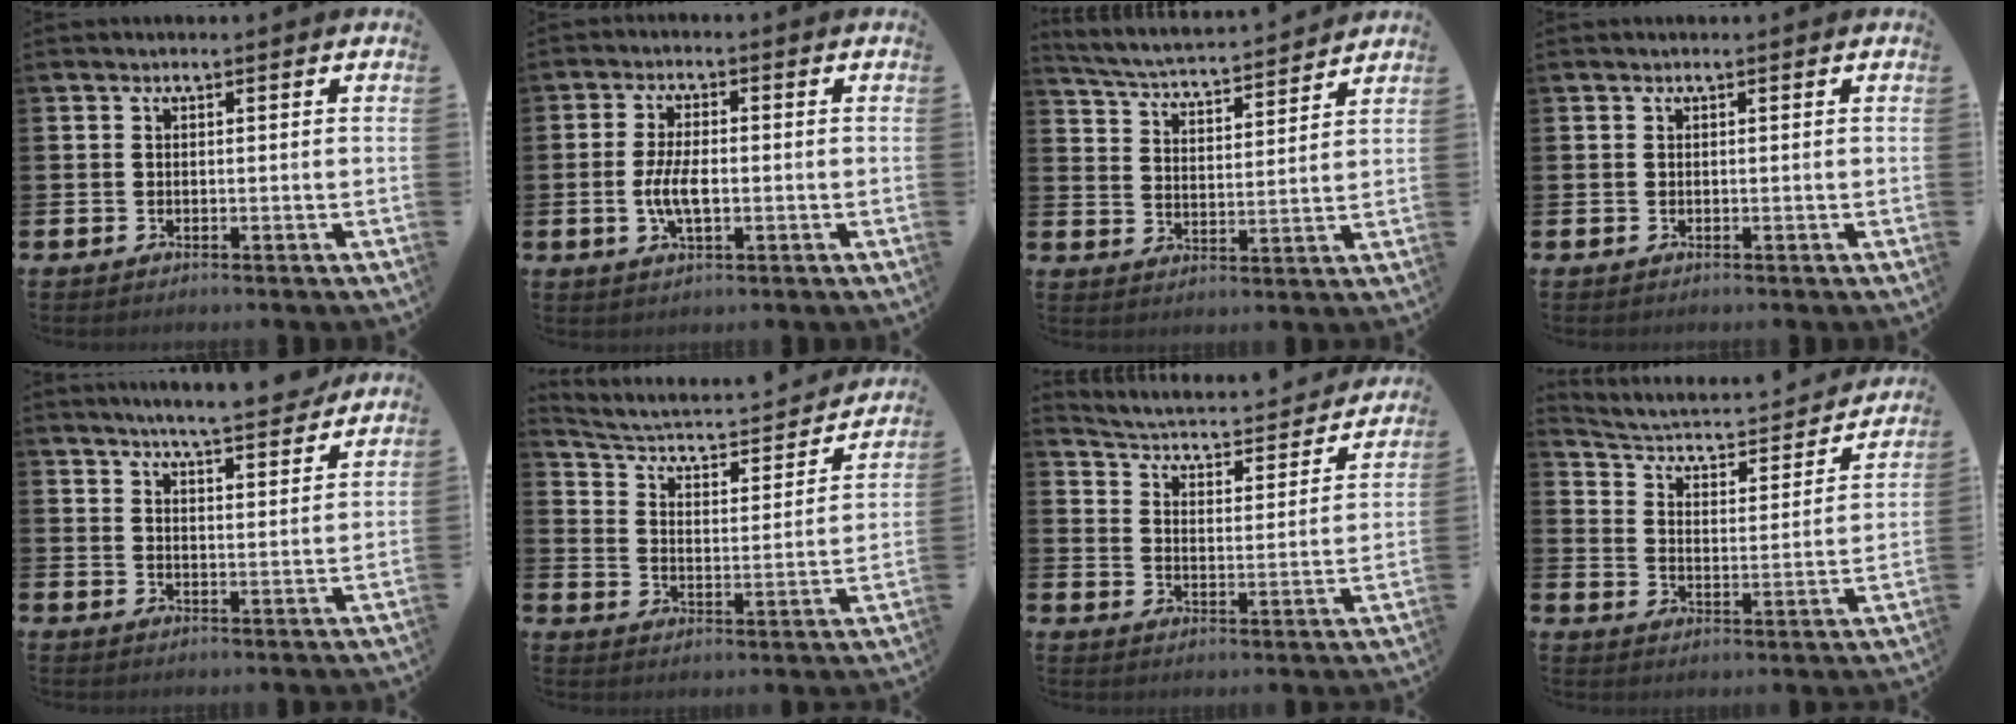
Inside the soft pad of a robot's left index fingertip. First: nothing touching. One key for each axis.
{"total": 4.9, "fx": -0.7, "fy": 2.1, "fz": 4.3, "tx": -0.090, "ty": -0.001, "tz": -0.016}
{"total": 4.7, "fx": 4.6, "fy": 0.2, "fz": 0.8, "tx": -0.040, "ty": -0.040, "tz": 0.075}
{"total": 0.0}
{"total": 6.1, "fx": 6.0, "fy": -0.2, "fz": 1.2, "tx": -0.033, "ty": -0.043, "tz": 0.103}
{"total": 5.2, "fx": 4.3, "fy": 1.9, "fz": 2.3, "tx": -0.072, "ty": -0.033, "tz": 0.061}
{"total": 3.7, "fx": 3.3, "fy": 1.1, "fz": 1.1, "tx": -0.048, "ty": -0.034, "tz": 0.044}
{"total": 4.6, "fx": 3.8, "fy": 2.0, "fz": 1.8, "tx": -0.063, "ty": -0.032, "tz": 0.053}